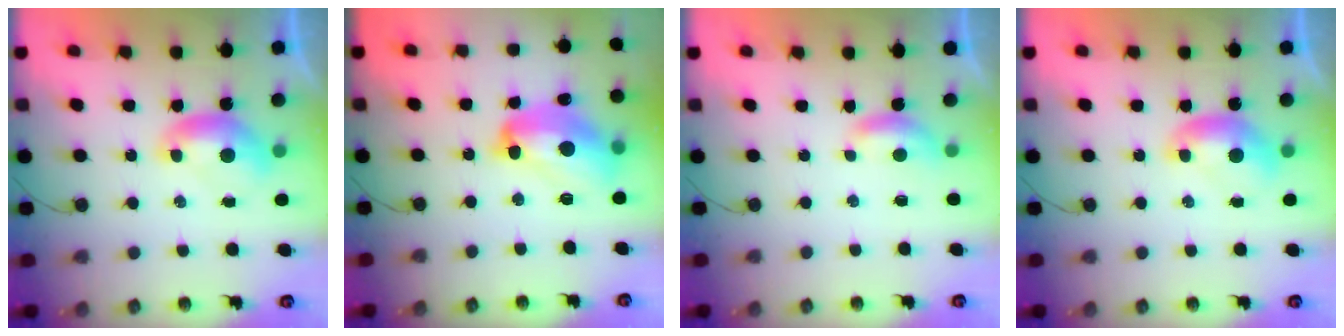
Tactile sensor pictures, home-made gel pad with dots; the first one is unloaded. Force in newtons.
{"total": 12.3, "press": 12.3, "slide": 1.0}
{"total": 1.5, "press": 1.4, "slide": 0.4}
{"total": 0.0}